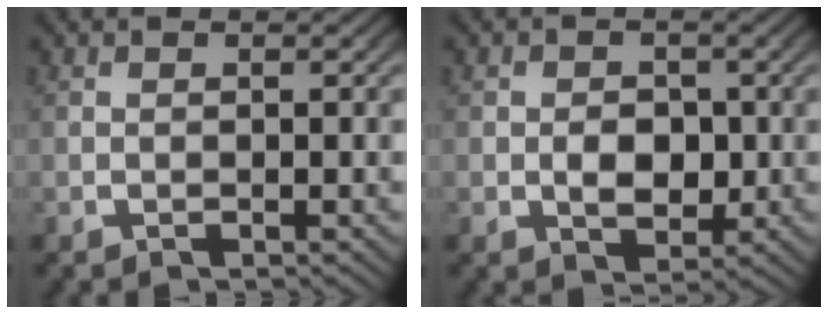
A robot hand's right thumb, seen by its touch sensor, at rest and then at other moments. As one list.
[{"total": 3.7, "force": [-0.2, 2.8, 2.4], "torque": [-0.043, -0.017, 0.004]}]